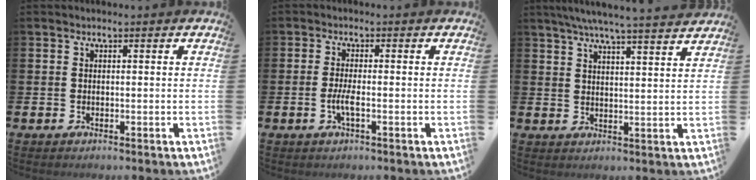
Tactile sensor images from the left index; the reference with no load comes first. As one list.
[{"total": 2.3, "force": [-0.7, 0.4, 2.1], "torque": [-0.042, 0.001, -0.012]}, {"total": 6.3, "force": [5.9, -0.4, 2.2], "torque": [-0.059, -0.028, 0.104]}]